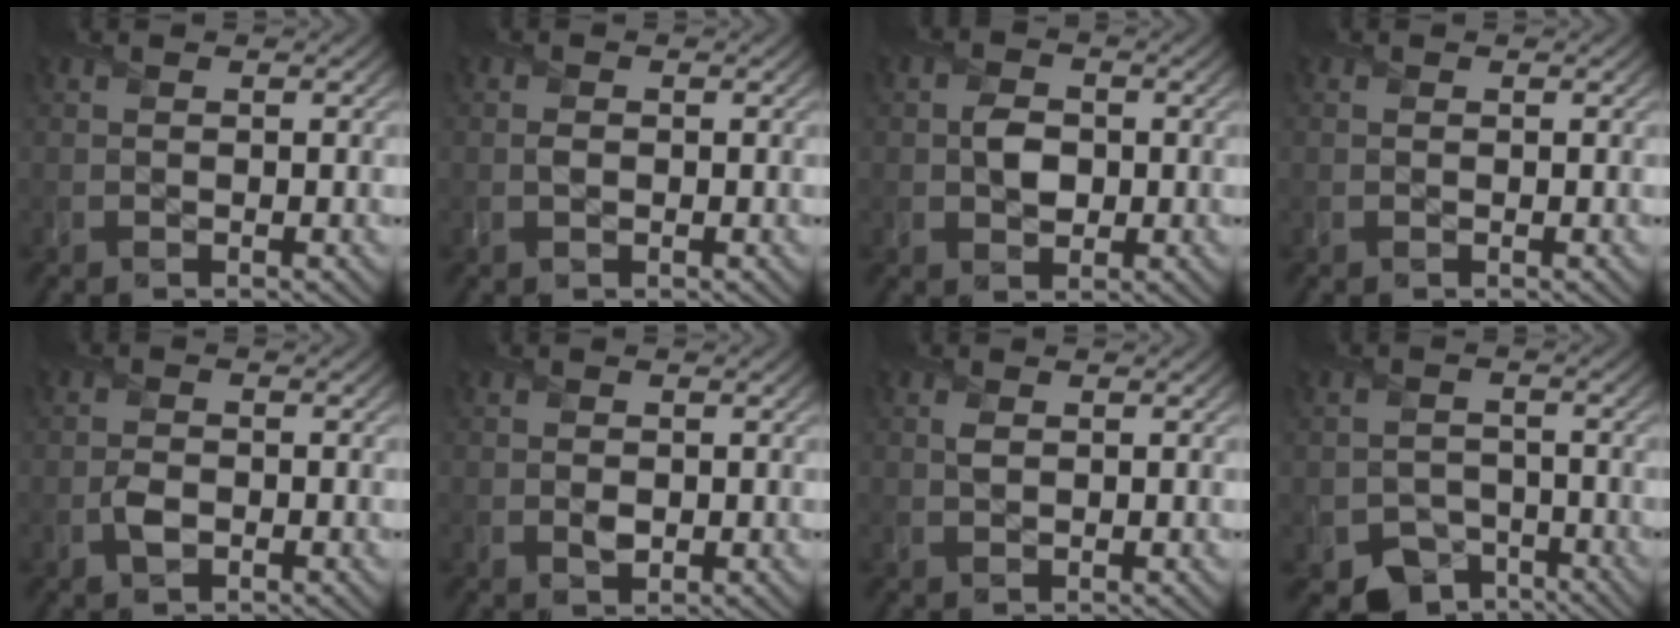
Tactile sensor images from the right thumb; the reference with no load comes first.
{"total": 0.6, "force": [0.0, 0.6, 0.3], "torque": [-0.004, -0.003, -0.002]}
{"total": 3.1, "force": [-0.2, 2.5, 1.8], "torque": [-0.035, -0.004, -0.007]}
{"total": 0.0}
{"total": 1.8, "force": [-0.7, 1.2, 1.1], "torque": [-0.023, -0.002, -0.015]}
{"total": 1.1, "force": [0.2, 0.9, 0.5], "torque": [-0.011, -0.005, 0.004]}
{"total": 1.0, "force": [0.5, 0.5, 0.6], "torque": [-0.017, 0.003, 0.010]}
{"total": 5.1, "force": [-3.5, 3.5, 1.4], "torque": [-0.016, -0.015, -0.059]}